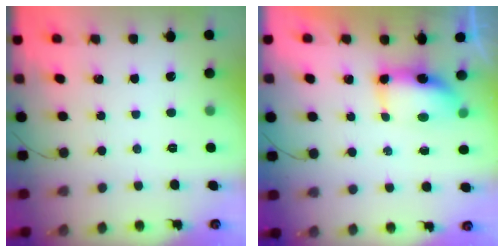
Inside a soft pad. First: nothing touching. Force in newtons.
{"total": 7.3, "press": 7.3, "slide": 0.7}